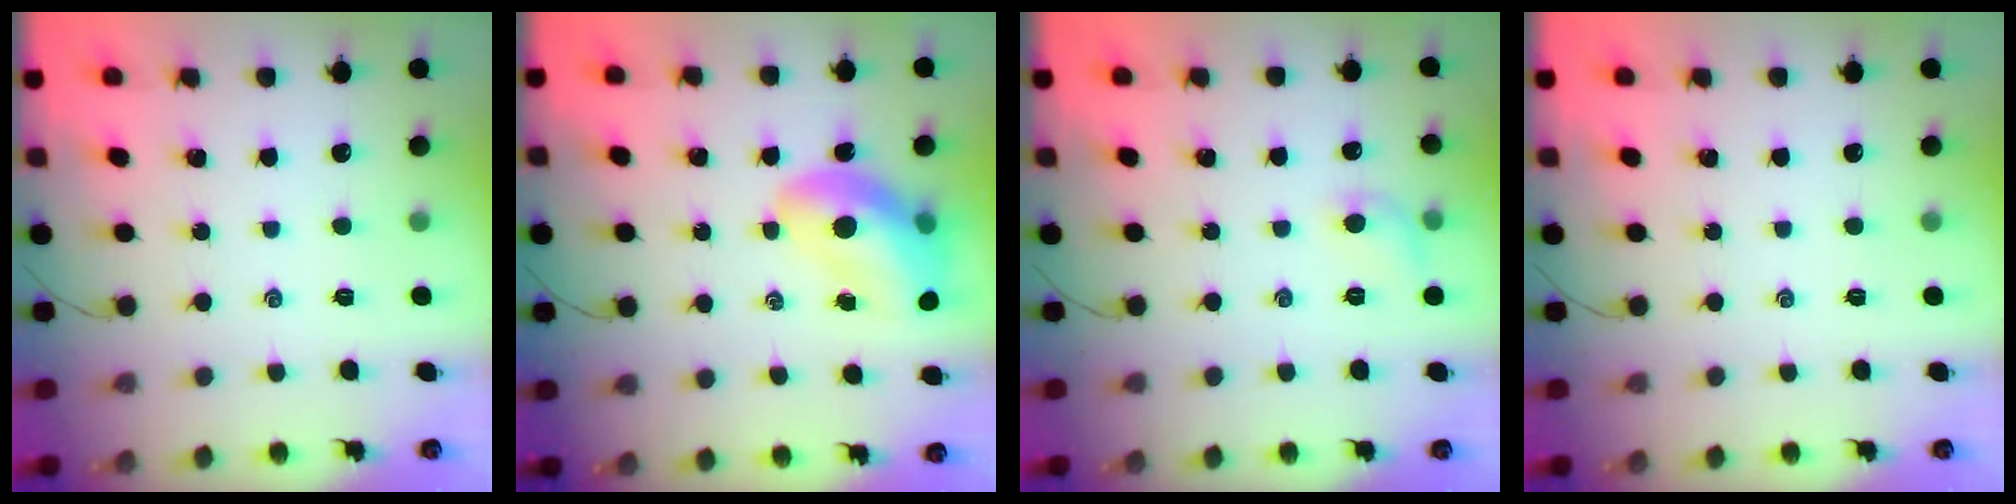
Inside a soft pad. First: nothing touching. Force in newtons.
{"total": 14.5, "press": 13.9, "slide": 4.2}
{"total": 6.5, "press": 6.3, "slide": 1.5}
{"total": 0.0}